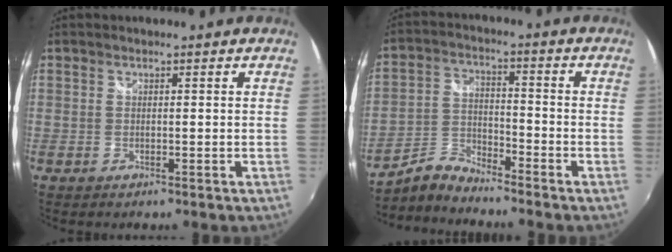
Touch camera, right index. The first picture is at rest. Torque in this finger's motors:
{"motor_torque": [-0.66, -0.59, -0.10, -0.03]}